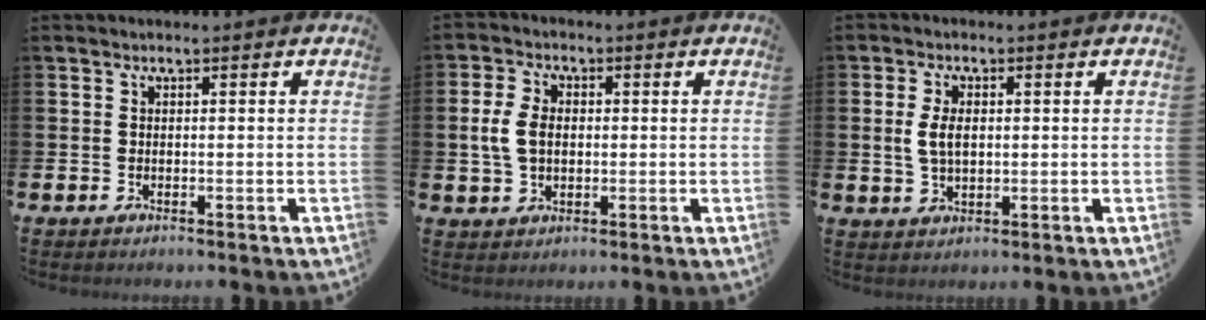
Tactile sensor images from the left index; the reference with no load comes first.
{"total": 4.8, "force": [0.4, 3.4, 3.4], "torque": [-0.062, 0.005, 0.001]}
{"total": 4.0, "force": [0.9, 2.3, 3.2], "torque": [-0.050, 0.003, 0.011]}